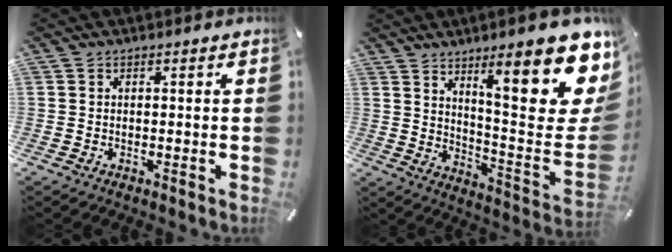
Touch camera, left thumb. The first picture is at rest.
{"total": 23.9, "force": [13.9, 6.8, 18.2], "torque": [-0.243, -0.105, 0.222]}